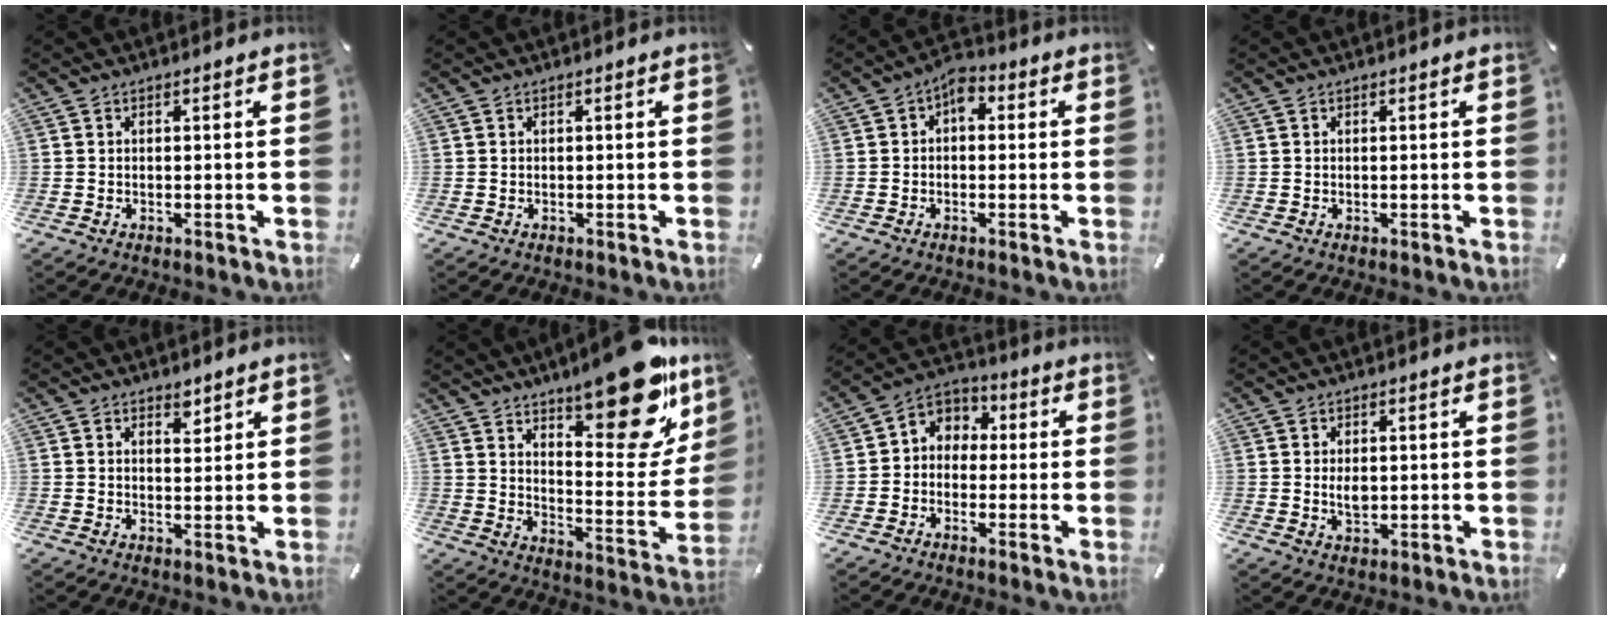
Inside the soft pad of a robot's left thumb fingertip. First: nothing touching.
{"total": 0.0}
{"total": 4.4, "force": [-0.1, 3.0, 3.1], "torque": [-0.045, 0.010, -0.006]}
{"total": 0.0}
{"total": 2.9, "force": [2.0, 1.7, 1.2], "torque": [-0.002, -0.013, 0.032]}
{"total": 22.1, "force": [14.9, 8.3, 14.0], "torque": [-0.168, -0.113, 0.243]}
{"total": 4.9, "force": [-1.4, 4.5, 1.3], "torque": [-0.028, 0.013, -0.030]}
{"total": 3.3, "force": [0.3, 2.2, 2.4], "torque": [-0.042, 0.002, 0.003]}